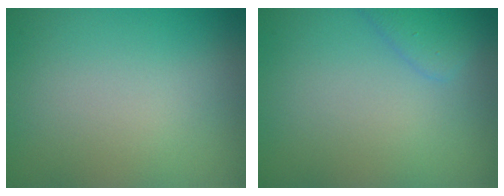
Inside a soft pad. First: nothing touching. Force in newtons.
{"total": 1.9, "press": 1.9, "slide": 0.1}